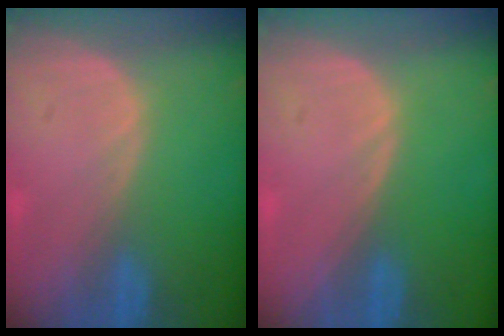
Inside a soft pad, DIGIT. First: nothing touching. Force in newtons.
{"total": 0.0}